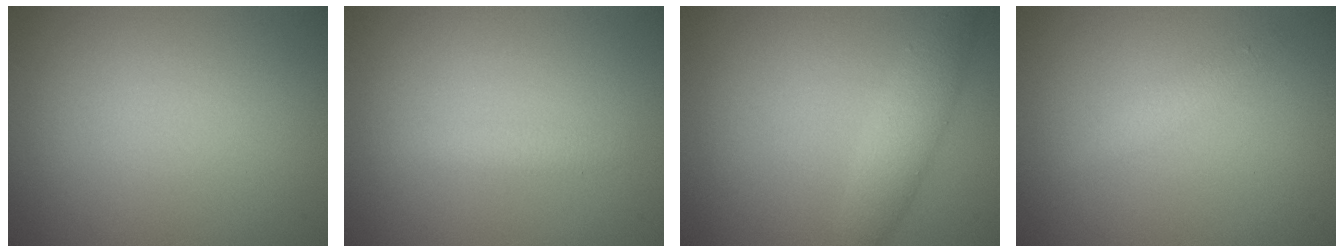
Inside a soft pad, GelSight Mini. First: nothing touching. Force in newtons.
{"total": 1.0, "press": 1.0, "slide": 0.0}
{"total": 2.6, "press": 2.6, "slide": 0.1}
{"total": 1.1, "press": 1.1, "slide": 0.0}